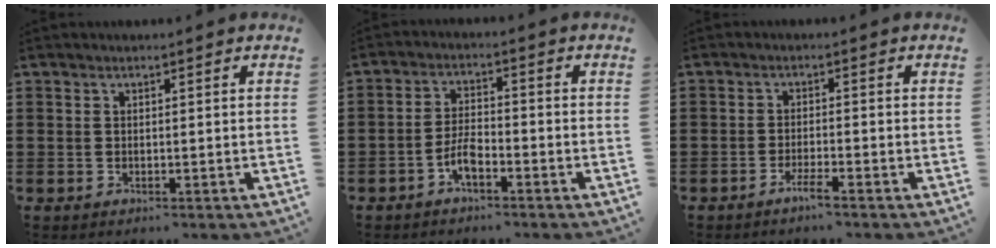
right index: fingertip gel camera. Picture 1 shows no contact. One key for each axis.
{"total": 4.2, "fx": -2.4, "fy": 1.4, "fz": 3.1, "tx": -0.076, "ty": 0.002, "tz": -0.052}
{"total": 2.2, "fx": -1.7, "fy": -0.1, "fz": 1.4, "tx": -0.031, "ty": -0.005, "tz": -0.033}